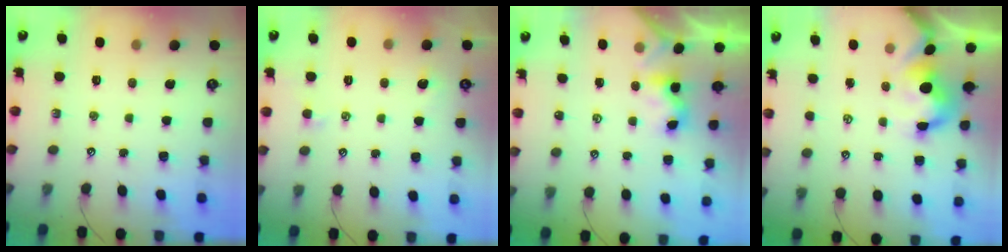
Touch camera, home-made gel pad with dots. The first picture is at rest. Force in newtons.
{"total": 1.0, "press": 0.9, "slide": 0.4}
{"total": 2.3, "press": 2.3, "slide": 0.1}
{"total": 3.3, "press": 3.2, "slide": 1.0}